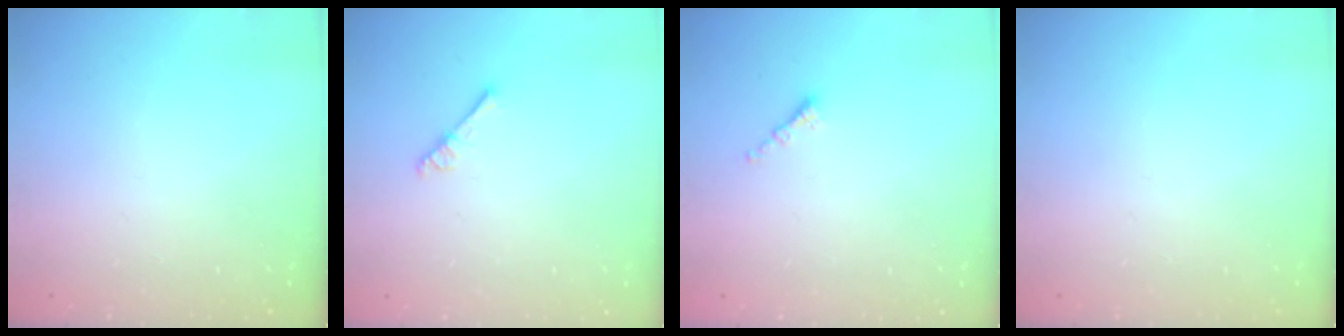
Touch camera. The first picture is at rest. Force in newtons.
{"total": 2.6, "press": 2.6, "slide": 0.3}
{"total": 0.8, "press": 0.8, "slide": 0.2}
{"total": 0.0}